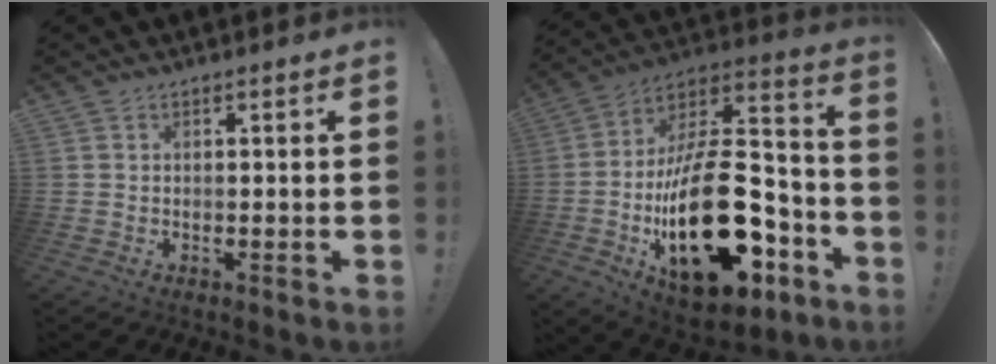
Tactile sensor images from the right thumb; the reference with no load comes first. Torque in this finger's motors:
{"motor_torque": [1.10, 2.05, 2.77, 0.00, 0.80]}